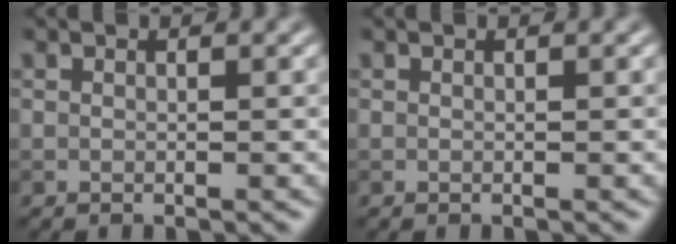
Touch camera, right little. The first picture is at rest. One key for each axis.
{"total": 0.0}